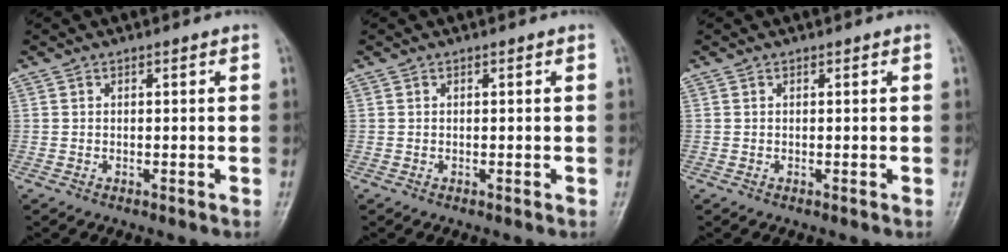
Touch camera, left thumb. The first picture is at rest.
{"total": 0.0}
{"total": 0.0}